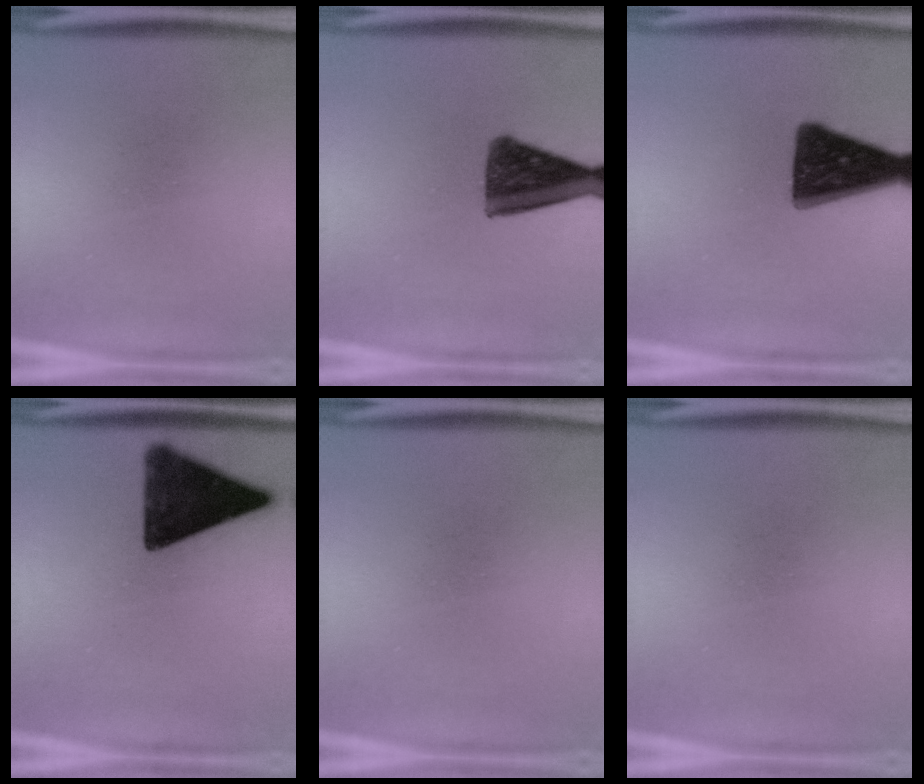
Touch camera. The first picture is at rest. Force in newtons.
{"total": 11.8}
{"total": 15.8}
{"total": 14.6}
{"total": 0.0}
{"total": 0.0}